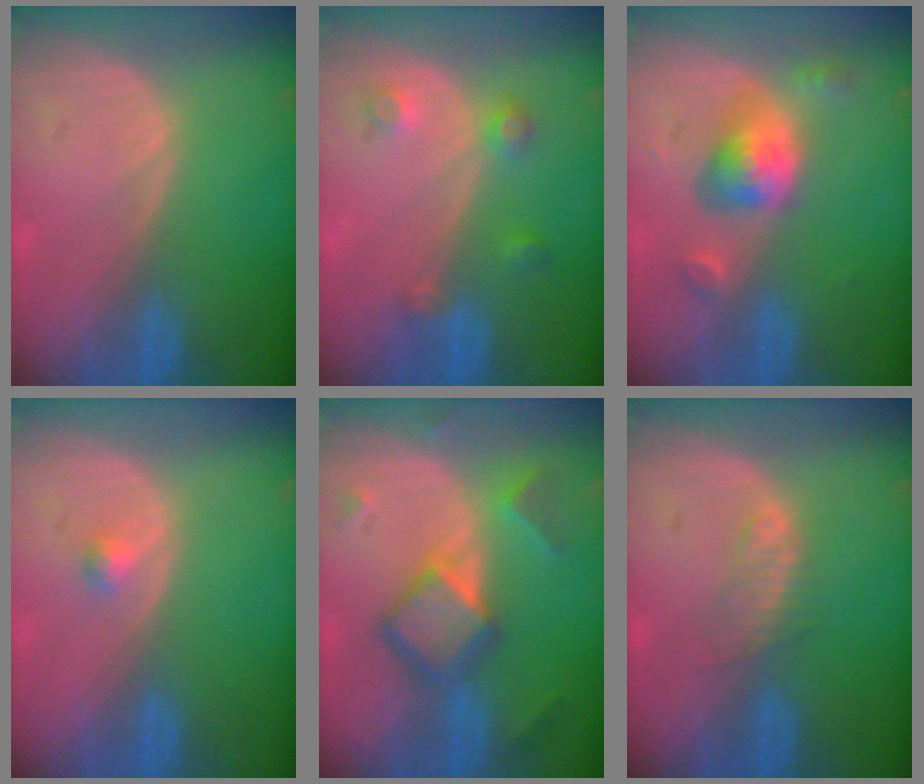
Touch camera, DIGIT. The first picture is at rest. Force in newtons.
{"total": 3.5, "press": 3.1, "slide": 1.6}
{"total": 5.8, "press": 5.3, "slide": 2.1}
{"total": 1.3, "press": 1.1, "slide": 0.7}
{"total": 7.6, "press": 7.6, "slide": 0.6}
{"total": 2.3, "press": 2.3, "slide": 0.2}